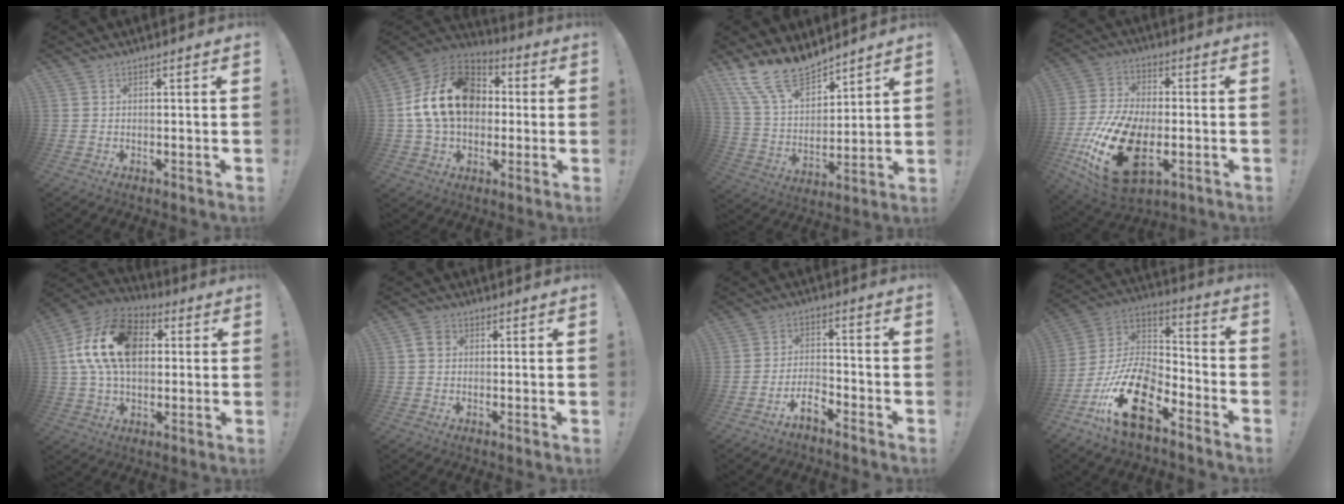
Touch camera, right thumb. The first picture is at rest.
{"total": 20.7, "force": [2.7, 15.4, 13.6], "torque": [-0.227, 0.017, 0.059]}
{"total": 15.8, "force": [13.0, 6.2, 6.5], "torque": [-0.141, -0.093, 0.247]}
{"total": 23.3, "force": [-6.5, 13.3, 18.0], "torque": [-0.352, 0.036, -0.092]}
{"total": 19.6, "force": [3.9, 13.2, 14.0], "torque": [-0.242, 0.003, 0.074]}
{"total": 4.1, "force": [0.8, 3.2, 2.4], "torque": [-0.044, 0.011, 0.019]}
{"total": 6.6, "force": [-5.1, 2.5, 3.4], "torque": [-0.065, 0.026, -0.090]}
{"total": 20.0, "force": [-11.4, 9.3, 13.5], "torque": [-0.286, 0.063, -0.196]}